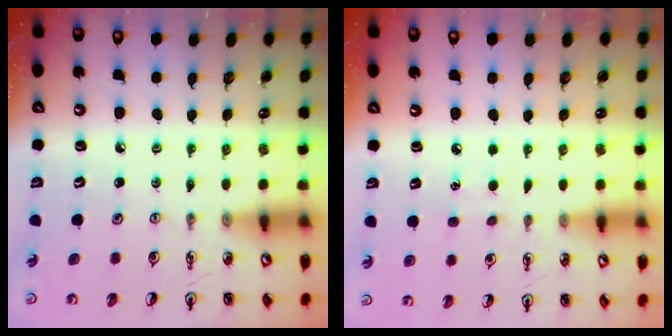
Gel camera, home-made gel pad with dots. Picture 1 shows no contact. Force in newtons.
{"total": 3.4, "press": 3.4, "slide": 0.3}